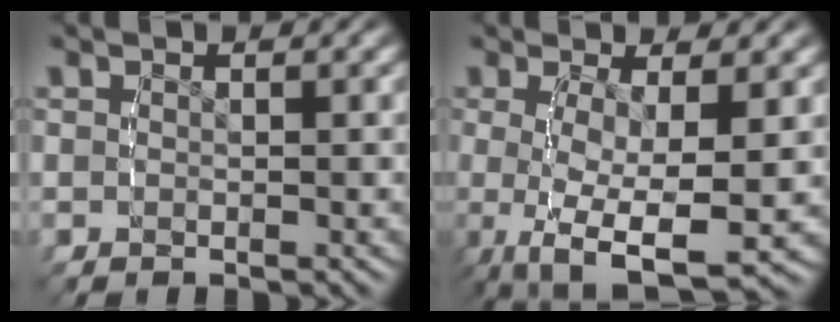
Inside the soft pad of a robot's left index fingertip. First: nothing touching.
{"total": 8.4, "force": [-2.7, 4.0, 6.9], "torque": [-0.159, -0.052, -0.011]}